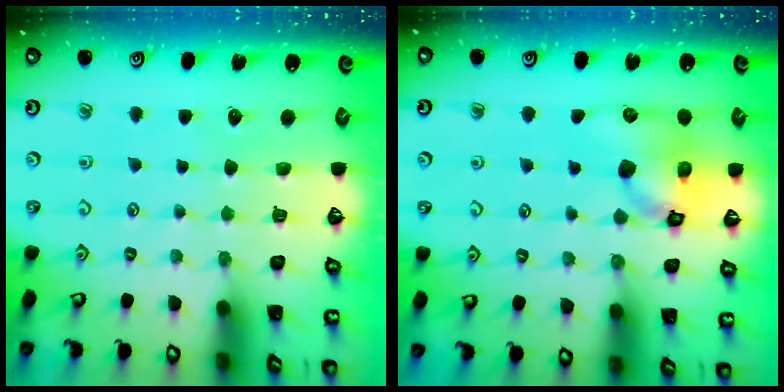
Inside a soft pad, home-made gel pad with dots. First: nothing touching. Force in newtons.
{"total": 12.4, "press": 12.3, "slide": 1.7}